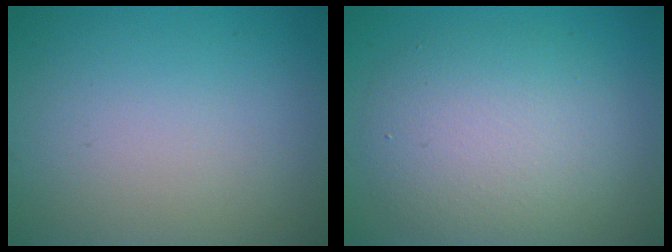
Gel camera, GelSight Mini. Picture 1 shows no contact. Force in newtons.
{"total": 6.0, "press": 6.0, "slide": 0.3}